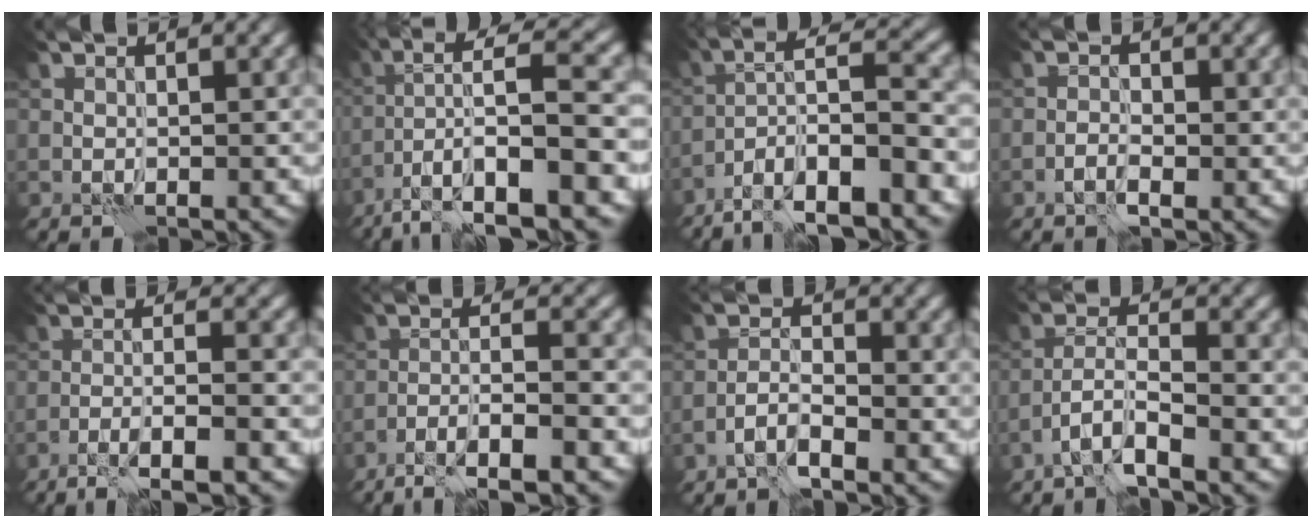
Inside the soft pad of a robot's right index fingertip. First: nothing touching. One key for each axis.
{"total": 11.1, "fx": -4.6, "fy": 2.4, "fz": 9.8, "tx": -0.165, "ty": 0.019, "tz": -0.076}
{"total": 9.6, "fx": -5.8, "fy": 2.2, "fz": 7.4, "tx": -0.116, "ty": 0.015, "tz": -0.103}
{"total": 1.7, "fx": -0.9, "fy": 0.7, "fz": 1.3, "tx": -0.022, "ty": 0.004, "tz": -0.021}
{"total": 5.1, "fx": -3.3, "fy": 0.7, "fz": 3.8, "tx": -0.056, "ty": 0.008, "tz": -0.064}
{"total": 6.7, "fx": -4.4, "fy": 1.1, "fz": 4.9, "tx": -0.075, "ty": 0.008, "tz": -0.081}
{"total": 2.5, "fx": -1.7, "fy": 0.7, "fz": 1.8, "tx": -0.035, "ty": 0.009, "tz": -0.038}
{"total": 4.0, "fx": -2.6, "fy": 0.9, "fz": 2.9, "tx": -0.056, "ty": 0.006, "tz": -0.059}